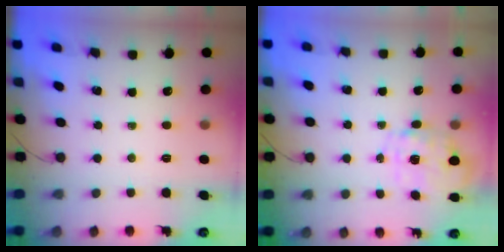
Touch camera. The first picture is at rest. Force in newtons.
{"total": 2.7, "press": 2.6, "slide": 0.9}